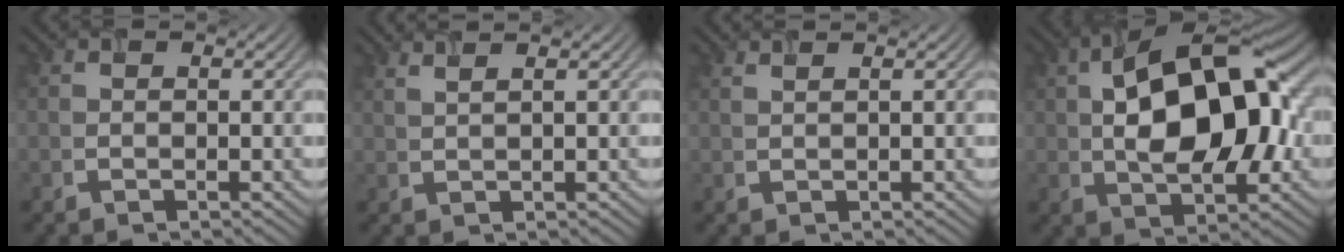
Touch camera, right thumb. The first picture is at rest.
{"total": 2.5, "force": [1.8, 0.6, 1.7], "torque": [-0.023, 0.006, 0.021]}
{"total": 1.5, "force": [1.1, 0.3, 0.9], "torque": [-0.016, 0.003, 0.014]}
{"total": 16.2, "force": [2.1, 8.7, 13.5], "torque": [-0.212, 0.022, 0.027]}